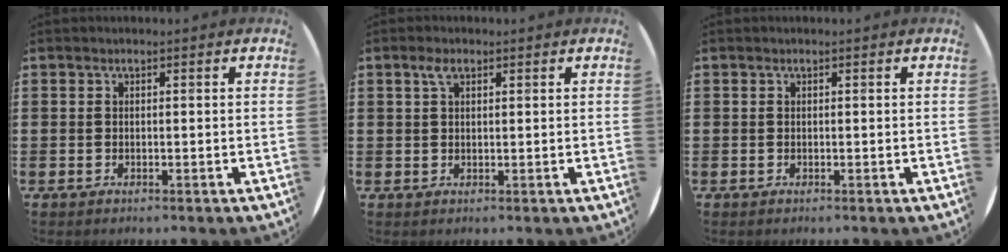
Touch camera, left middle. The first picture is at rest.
{"total": 1.9, "force": [1.1, 0.9, 1.3], "torque": [-0.020, 0.003, 0.017]}
{"total": 0.0}